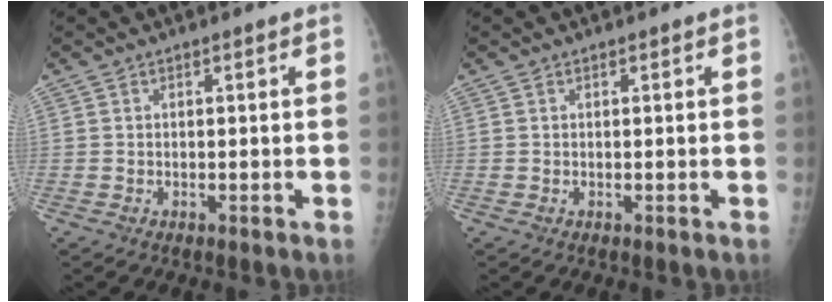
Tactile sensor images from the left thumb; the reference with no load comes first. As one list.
[{"total": 0.0}]